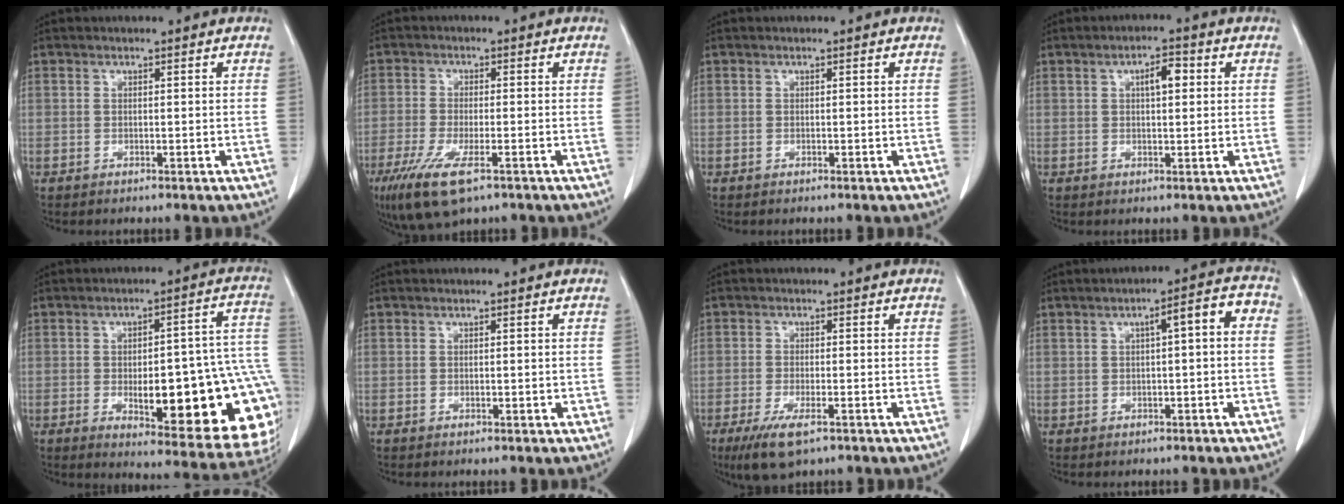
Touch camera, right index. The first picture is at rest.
{"total": 9.5, "force": [-5.3, 2.4, 7.5], "torque": [-0.141, -0.026, -0.090]}
{"total": 0.0}
{"total": 3.6, "force": [1.0, 1.3, 3.3], "torque": [-0.055, 0.008, 0.015]}
{"total": 24.6, "force": [-6.1, 7.0, 22.8], "torque": [-0.187, 0.028, -0.057]}
{"total": 0.7, "force": [-0.1, 0.4, 0.6], "torque": [-0.008, 0.000, -0.001]}
{"total": 6.2, "force": [-3.7, 1.5, 4.7], "torque": [-0.093, -0.017, -0.058]}
{"total": 5.0, "force": [0.3, 1.0, 4.9], "torque": [-0.065, 0.024, 0.000]}